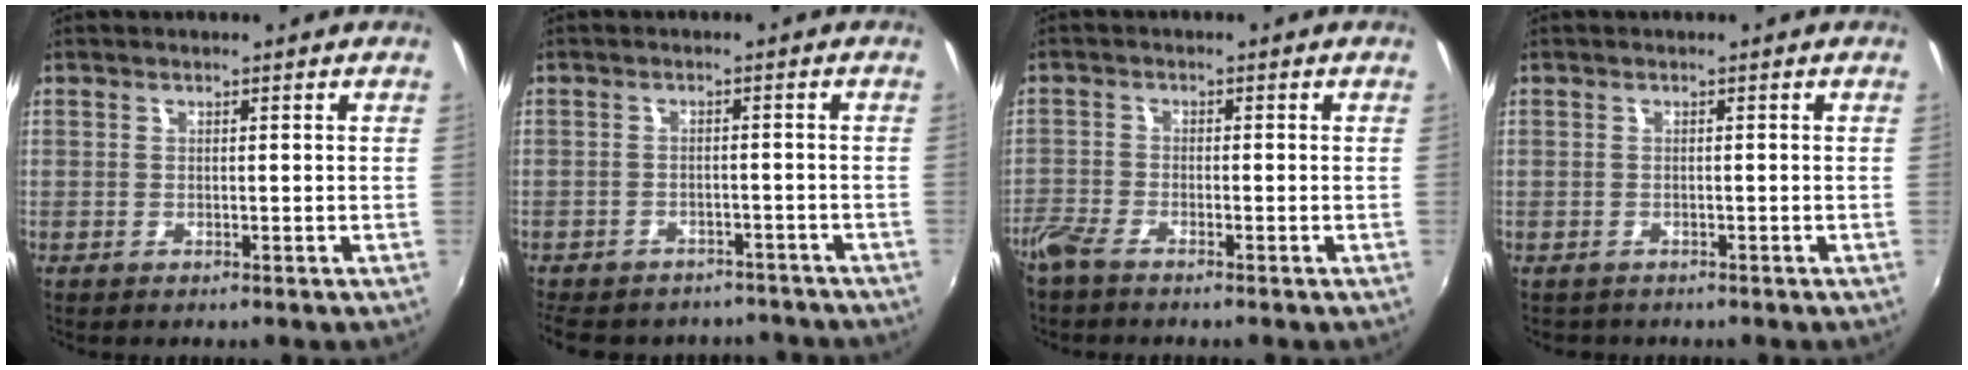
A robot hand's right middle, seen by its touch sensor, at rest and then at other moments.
{"total": 13.4, "force": [-11.2, 5.8, 4.5], "torque": [-0.109, -0.005, -0.145]}
{"total": 4.0, "force": [-3.4, 0.9, 1.8], "torque": [-0.054, -0.010, -0.073]}
{"total": 1.2, "force": [-0.8, 0.9, 0.0], "torque": [-0.005, -0.002, -0.012]}